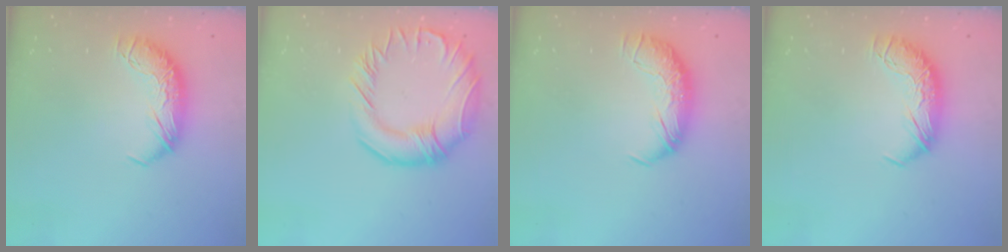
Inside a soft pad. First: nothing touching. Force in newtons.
{"total": 7.6, "press": 7.5, "slide": 1.1}
{"total": 1.7, "press": 0.6, "slide": 1.6}
{"total": 0.0}